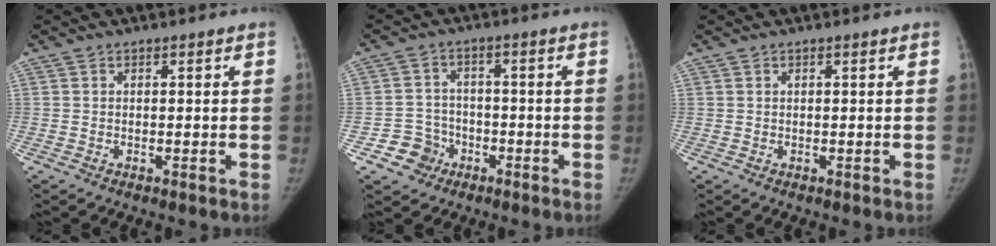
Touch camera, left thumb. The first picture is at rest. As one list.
[{"total": 5.7, "force": [-2.9, 4.9, 0.4], "torque": [0.025, 0.022, -0.050]}, {"total": 0.0}]